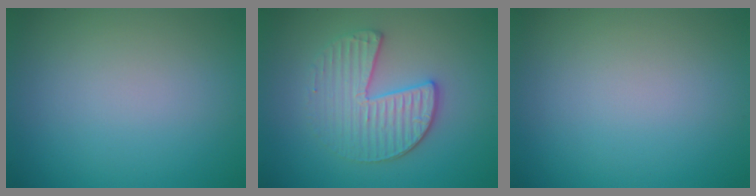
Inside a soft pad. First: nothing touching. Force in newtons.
{"total": 3.7, "press": 3.5, "slide": 1.3}
{"total": 0.0}